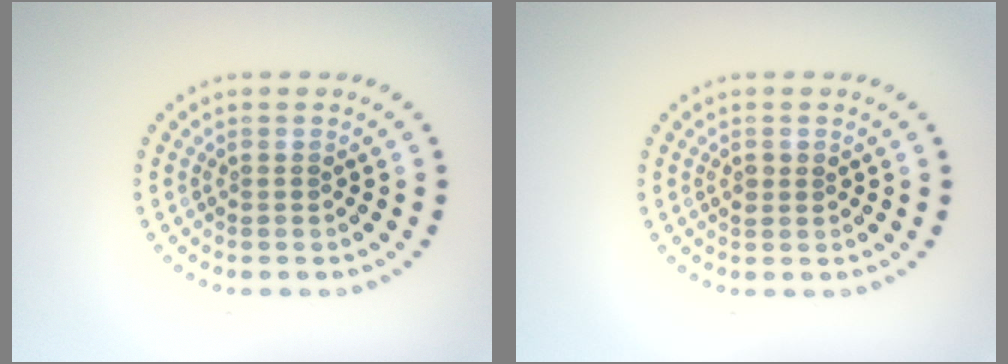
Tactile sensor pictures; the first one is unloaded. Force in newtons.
{"total": 1.0, "press": 1.0, "slide": 0.1}